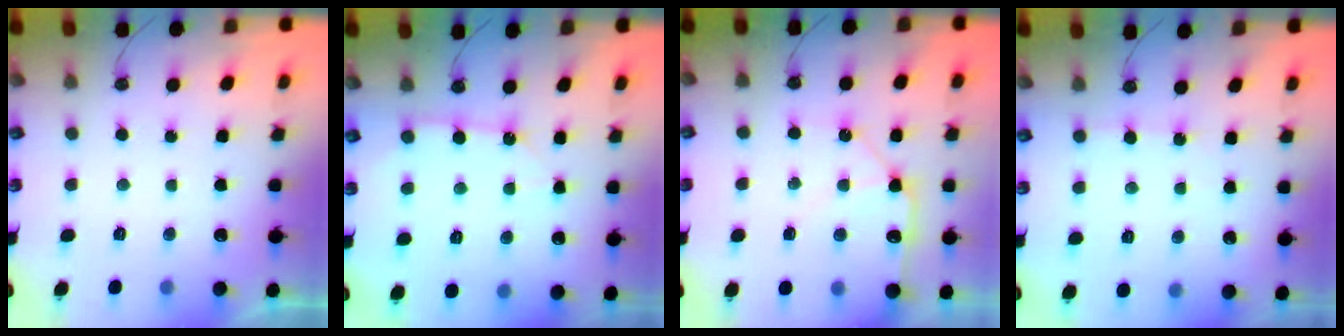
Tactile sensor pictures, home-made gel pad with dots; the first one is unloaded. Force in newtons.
{"total": 5.1, "press": 5.1, "slide": 0.2}
{"total": 11.1, "press": 11.0, "slide": 1.4}
{"total": 2.2, "press": 2.1, "slide": 0.3}